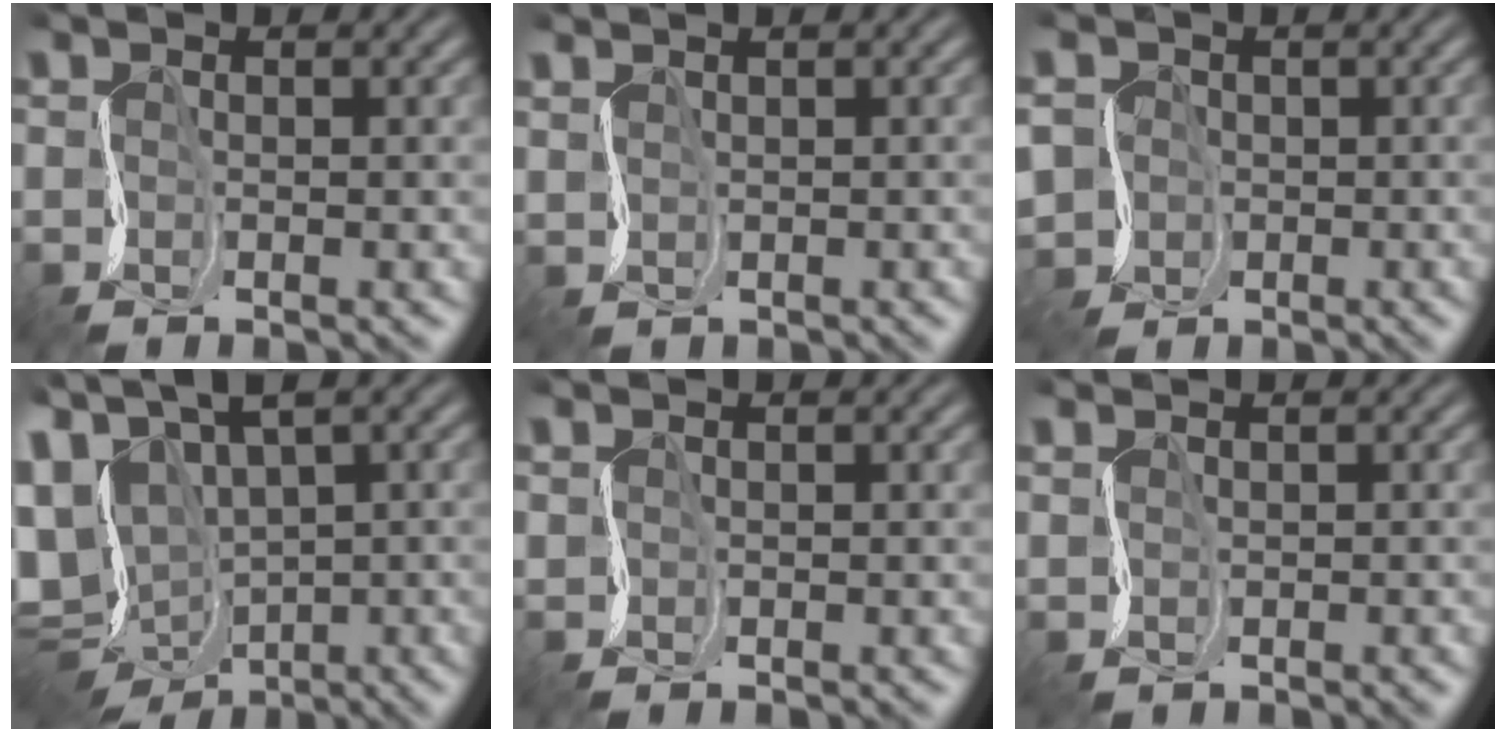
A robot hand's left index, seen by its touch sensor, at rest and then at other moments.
{"total": 1.4, "force": [1.2, 0.7, 0.0], "torque": [0.001, 0.008, 0.022]}
{"total": 7.0, "force": [-2.0, 6.6, 1.3], "torque": [-0.052, -0.006, -0.065]}
{"total": 11.5, "force": [1.1, 7.6, 8.5], "torque": [-0.173, -0.011, 0.067]}
{"total": 0.7, "force": [0.5, 0.4, 0.1], "torque": [0.002, 0.003, 0.009]}
{"total": 0.6, "force": [0.2, 0.5, -0.1], "torque": [0.008, 0.000, 0.014]}